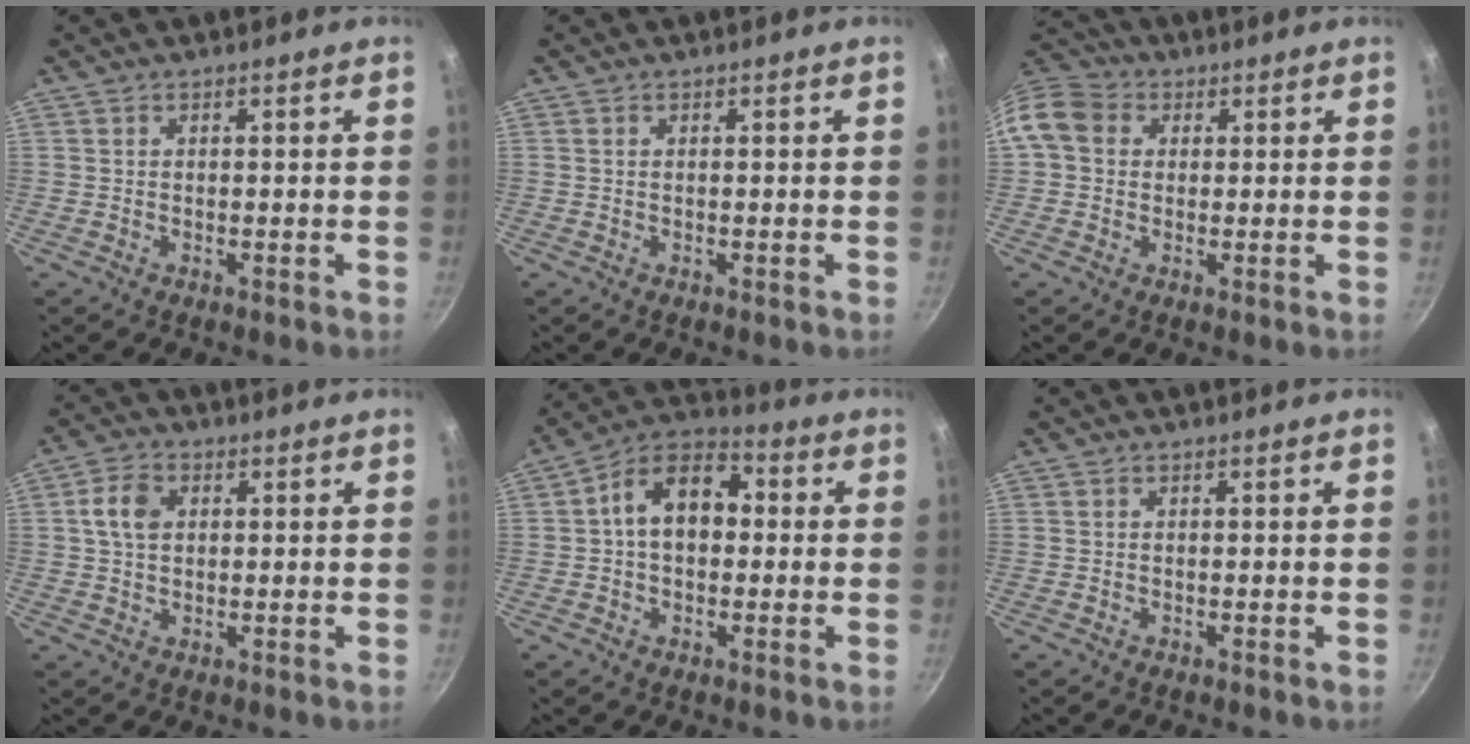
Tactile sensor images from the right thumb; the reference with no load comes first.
{"total": 0.0}
{"total": 9.6, "force": [1.7, 8.1, 4.9], "torque": [-0.082, 0.021, 0.012]}
{"total": 5.8, "force": [1.2, 4.1, 3.9], "torque": [-0.065, 0.008, 0.017]}
{"total": 11.1, "force": [1.0, 7.6, 8.0], "torque": [-0.092, 0.036, -0.002]}
{"total": 0.0}